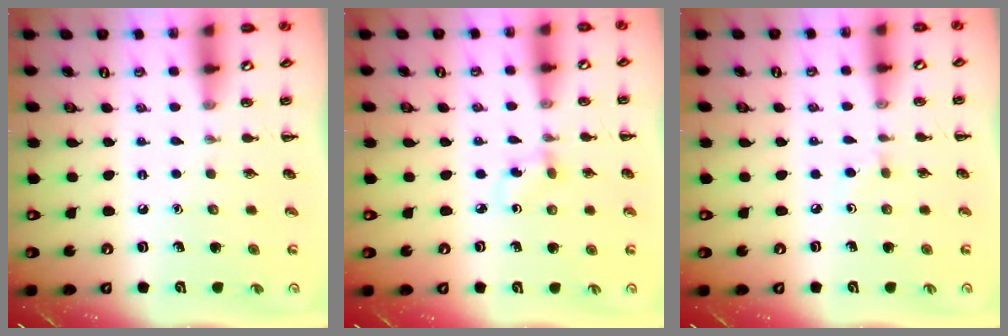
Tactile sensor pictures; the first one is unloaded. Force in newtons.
{"total": 2.3, "press": 2.0, "slide": 1.1}
{"total": 2.7, "press": 2.5, "slide": 1.2}